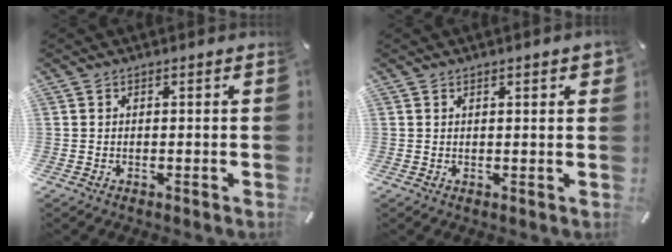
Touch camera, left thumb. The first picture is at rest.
{"total": 1.9, "force": [1.0, 0.3, 1.5], "torque": [-0.031, 0.002, 0.017]}